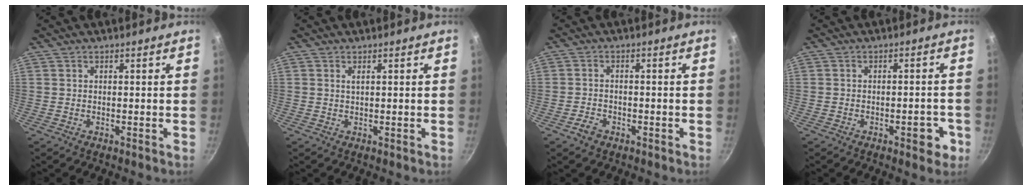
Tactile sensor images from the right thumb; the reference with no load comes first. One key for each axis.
{"total": 0.7, "fx": 0.3, "fy": 0.2, "fz": 0.6, "tx": -0.012, "ty": 0.001, "tz": 0.007}
{"total": 3.0, "fx": -1.8, "fy": 1.9, "fz": 1.4, "tx": -0.026, "ty": 0.018, "tz": -0.032}
{"total": 4.6, "fx": -2.1, "fy": 2.2, "fz": 3.5, "tx": -0.026, "ty": 0.019, "tz": -0.023}